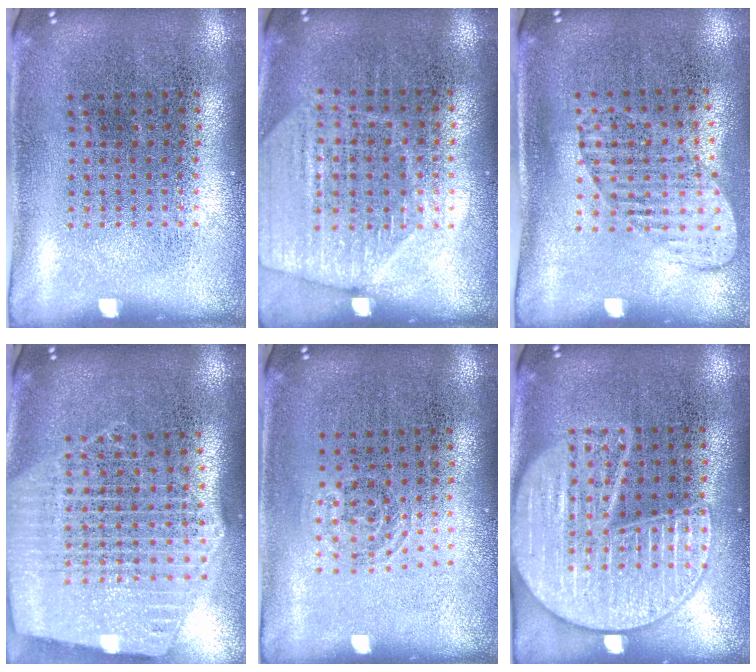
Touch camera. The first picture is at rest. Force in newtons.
{"total": 1.8, "press": 1.6, "slide": 0.7}
{"total": 1.5, "press": 1.2, "slide": 0.8}
{"total": 2.6, "press": 2.2, "slide": 1.4}
{"total": 0.8, "press": 0.6, "slide": 0.5}
{"total": 3.2, "press": 3.1, "slide": 0.5}